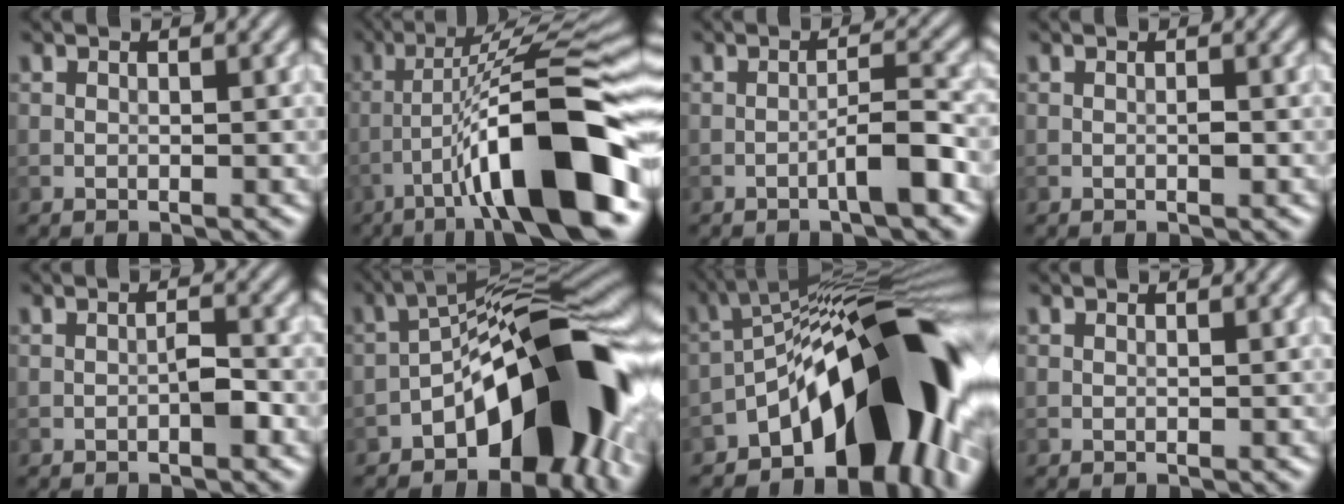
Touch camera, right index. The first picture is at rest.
{"total": 13.3, "force": [-5.8, 2.4, 11.7], "torque": [-0.178, 0.018, -0.087]}
{"total": 2.9, "force": [-1.4, 0.2, 2.5], "torque": [-0.040, 0.015, -0.027]}
{"total": 0.5, "force": [-0.1, 0.2, 0.5], "torque": [-0.011, 0.000, -0.001]}
{"total": 1.4, "force": [-0.6, 0.4, 1.3], "torque": [-0.024, 0.003, -0.010]}
{"total": 13.2, "force": [-5.3, 5.8, 10.5], "torque": [-0.134, 0.020, -0.102]}
{"total": 16.2, "force": [-6.7, 6.8, 13.0], "torque": [-0.153, 0.026, -0.132]}
{"total": 0.0}